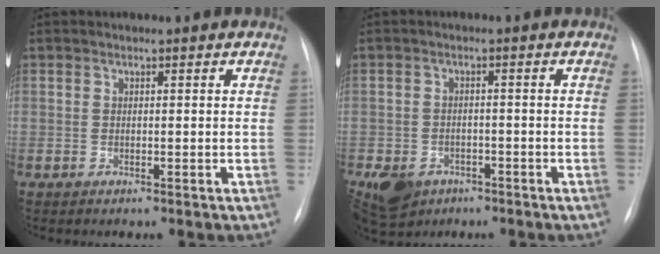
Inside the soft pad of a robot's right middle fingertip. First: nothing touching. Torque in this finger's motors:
{"motor_torque": [0.85, -0.83, 0.36, 0.07]}